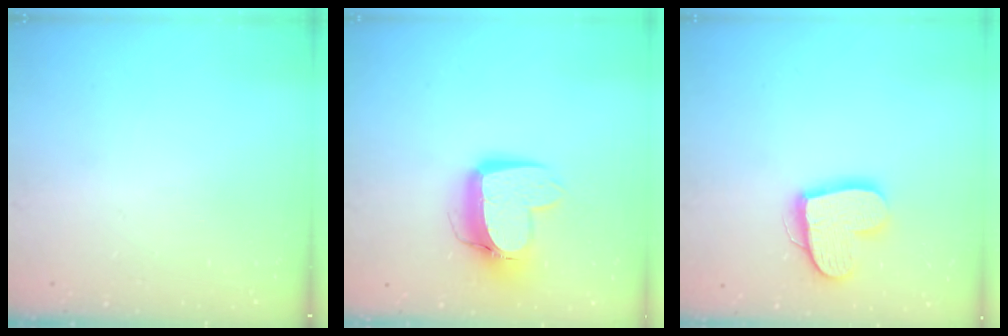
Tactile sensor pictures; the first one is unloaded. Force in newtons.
{"total": 12.5, "press": 12.4, "slide": 1.2}
{"total": 15.0, "press": 15.0, "slide": 1.1}